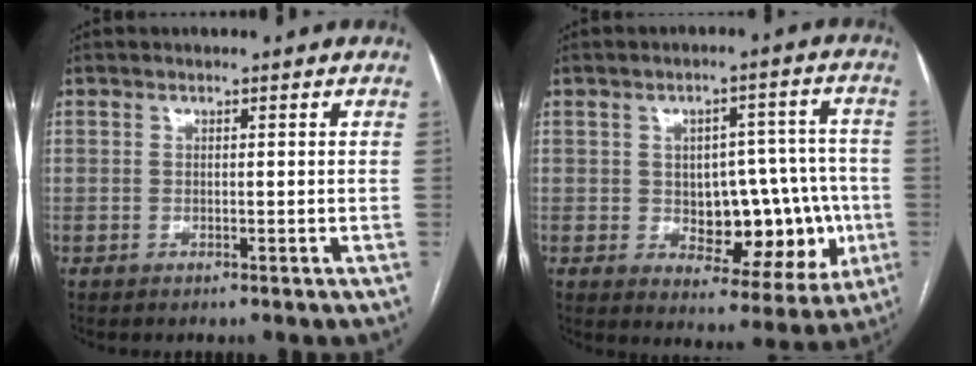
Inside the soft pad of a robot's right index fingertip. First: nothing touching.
{"total": 13.5, "force": [-2.0, 7.4, 11.1], "torque": [-0.127, 0.028, -0.005]}